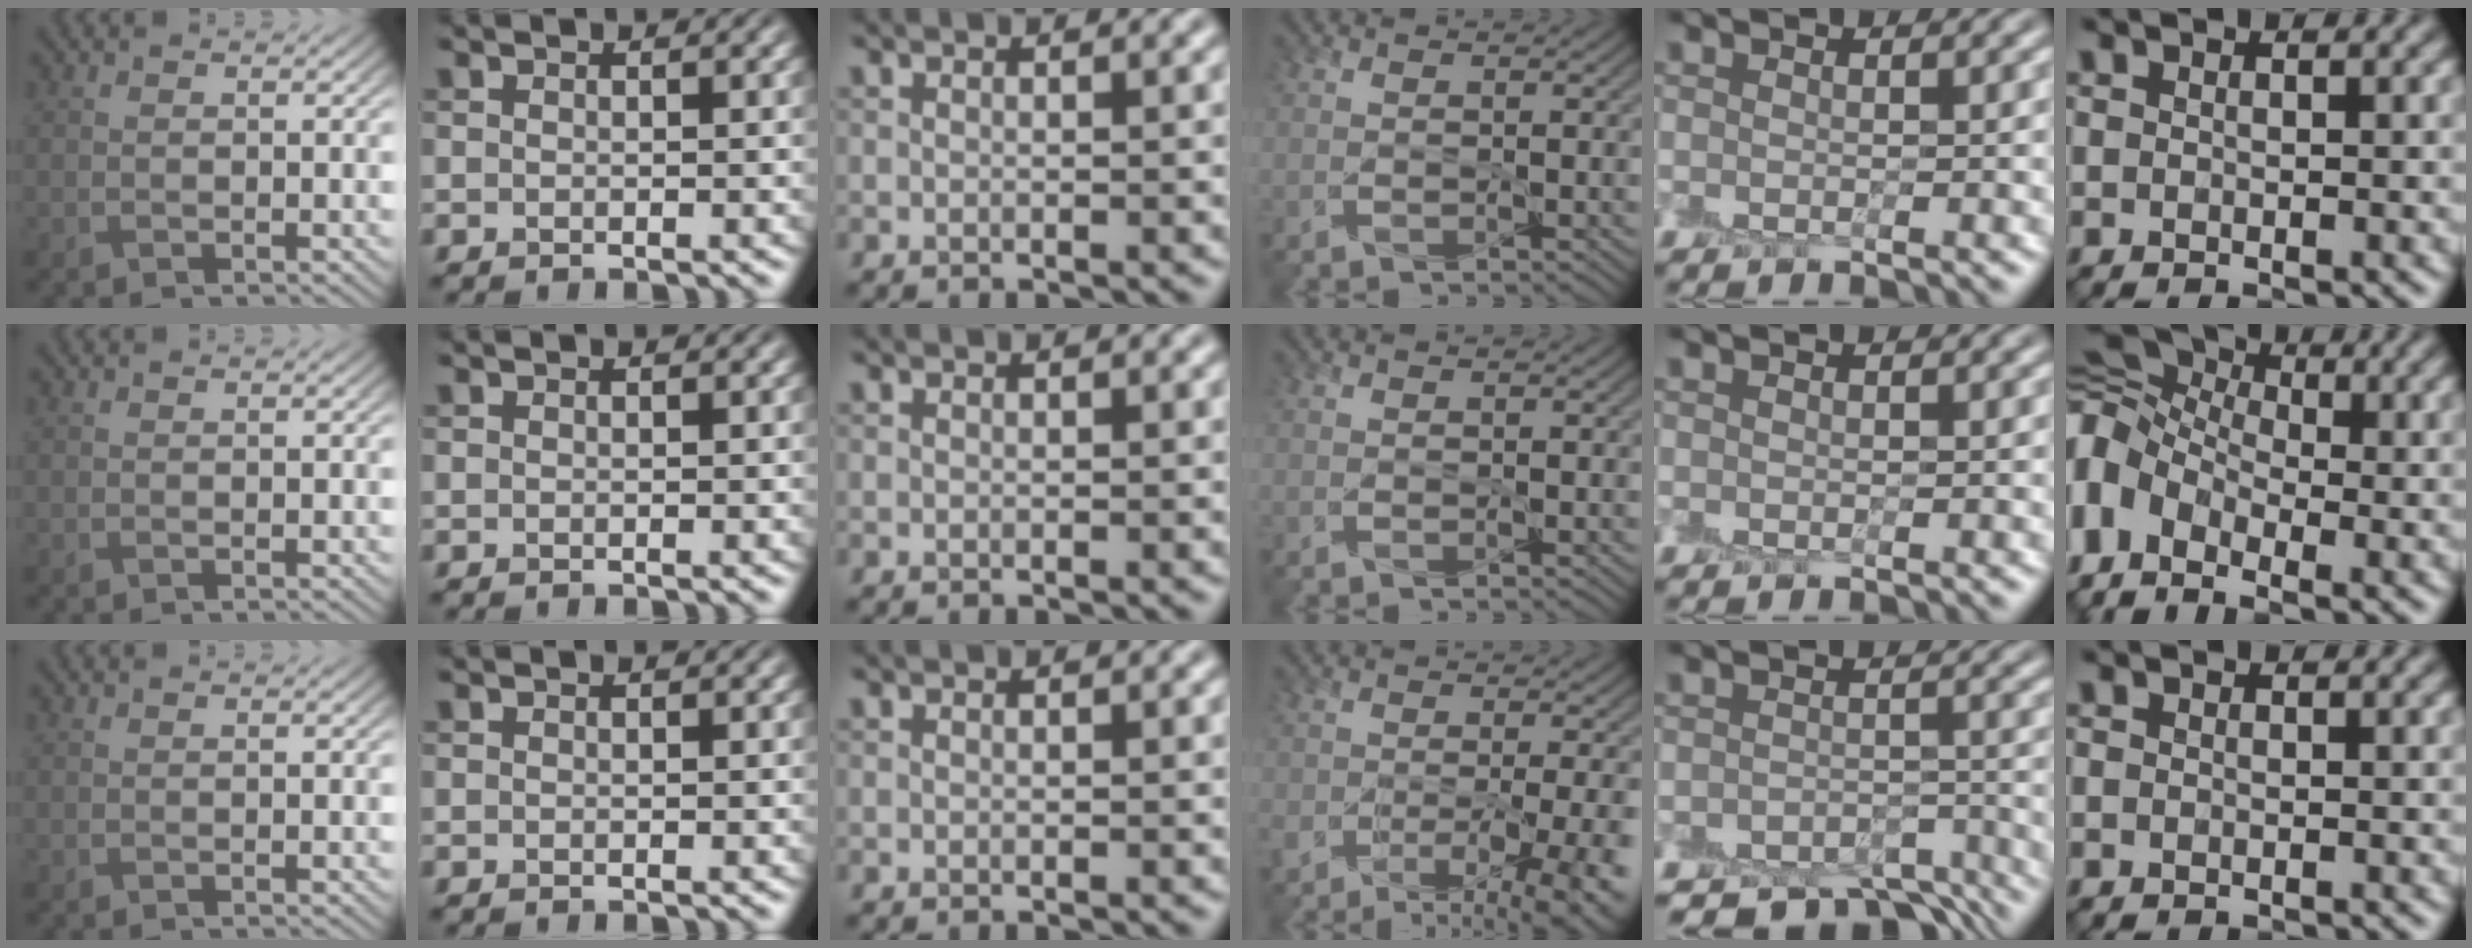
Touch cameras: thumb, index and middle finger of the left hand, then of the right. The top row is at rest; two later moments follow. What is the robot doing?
{"motion": "peel", "object": "envelope seal"}